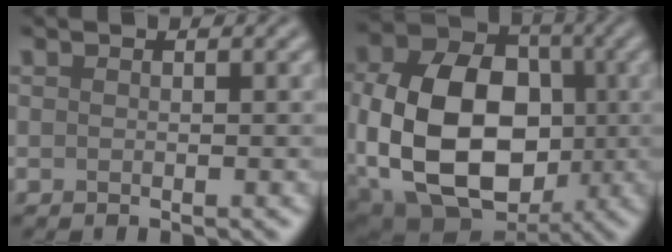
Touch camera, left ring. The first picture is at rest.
{"total": 15.3, "force": [-1.8, 10.9, 10.7], "torque": [-0.193, -0.016, -0.029]}